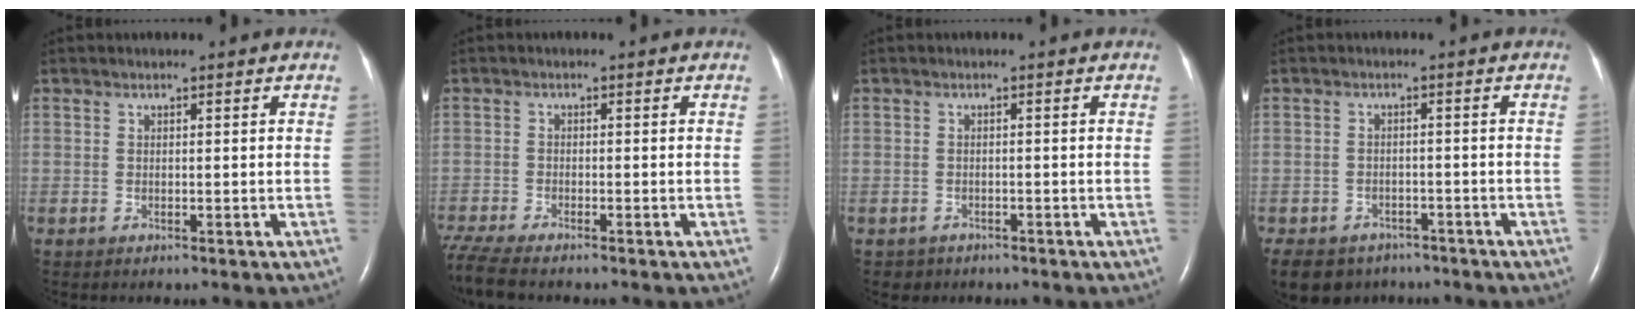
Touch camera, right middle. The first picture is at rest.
{"total": 5.7, "force": [-5.0, 0.6, 2.7], "torque": [-0.063, -0.015, -0.094]}
{"total": 1.6, "force": [-1.1, 1.1, -0.1], "torque": [-0.006, 0.004, -0.015]}
{"total": 10.5, "force": [-7.5, 6.8, 2.7], "torque": [-0.073, -0.010, -0.096]}